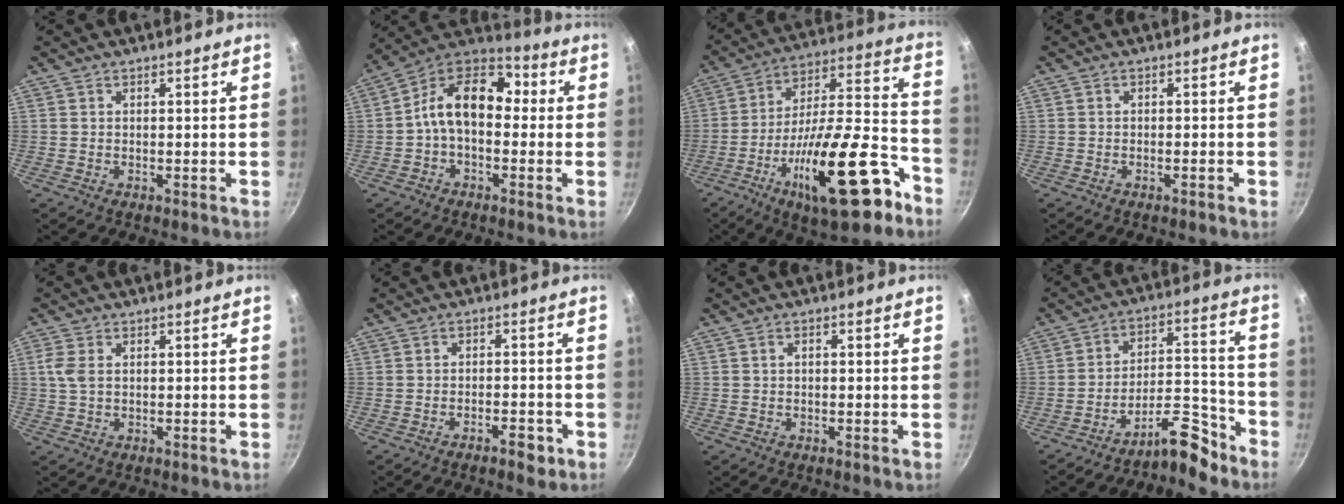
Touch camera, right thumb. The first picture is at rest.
{"total": 14.2, "force": [0.0, 9.5, 10.6], "torque": [-0.150, 0.045, -0.029]}
{"total": 26.0, "force": [-12.8, 8.9, 20.8], "torque": [-0.285, 0.070, -0.203]}
{"total": 1.1, "force": [-0.7, 0.0, 0.8], "torque": [-0.022, 0.007, -0.012]}
{"total": 3.1, "force": [0.6, 1.9, 2.4], "torque": [-0.055, 0.003, 0.011]}
{"total": 3.8, "force": [-2.3, 1.4, 2.7], "torque": [-0.034, 0.019, -0.031]}
{"total": 1.0, "force": [0.0, 0.5, 0.8], "torque": [-0.017, 0.007, 0.000]}
{"total": 10.2, "force": [-8.0, 3.3, 5.4], "torque": [-0.059, 0.095, -0.130]}